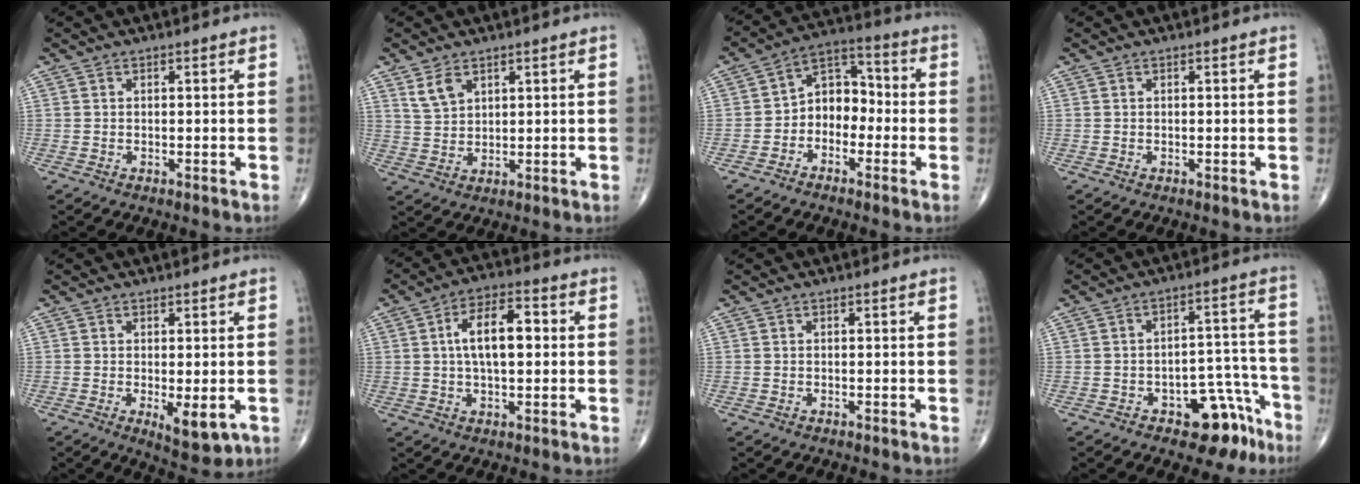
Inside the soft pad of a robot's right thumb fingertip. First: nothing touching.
{"total": 4.3, "force": [2.6, 2.6, 2.3], "torque": [-0.037, -0.013, 0.059]}
{"total": 8.4, "force": [-2.0, 6.3, 5.1], "torque": [-0.045, 0.044, -0.054]}
{"total": 0.0}
{"total": 5.9, "force": [-1.4, 2.3, 5.3], "torque": [-0.070, -0.017, -0.010]}
{"total": 10.7, "force": [1.3, 5.2, 9.3], "torque": [-0.148, 0.018, 0.018]}
{"total": 0.0}
{"total": 10.6, "force": [-6.3, 5.7, 6.3], "torque": [-0.033, 0.063, -0.082]}